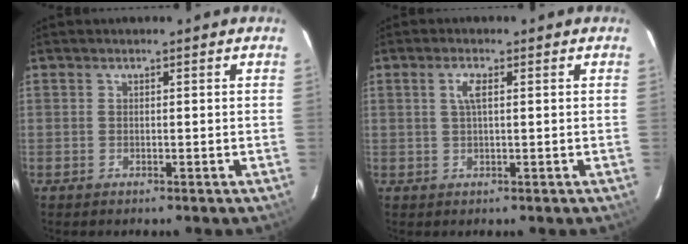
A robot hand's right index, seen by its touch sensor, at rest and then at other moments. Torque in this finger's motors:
{"motor_torque": [0.31, -0.06, 0.17, 0.06]}